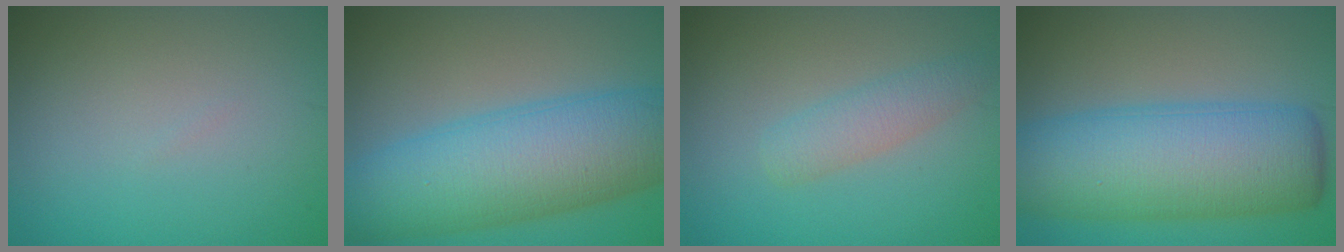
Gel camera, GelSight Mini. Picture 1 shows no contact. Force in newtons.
{"total": 11.2, "press": 11.2, "slide": 0.2}
{"total": 2.5, "press": 2.5, "slide": 0.1}
{"total": 11.5, "press": 11.5, "slide": 0.3}